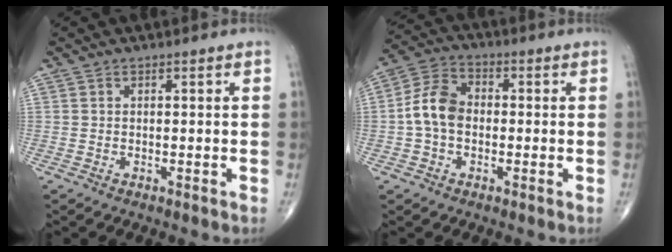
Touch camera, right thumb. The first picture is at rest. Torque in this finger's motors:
{"motor_torque": [0.68, 1.89, 0.86, -0.20, 0.08]}